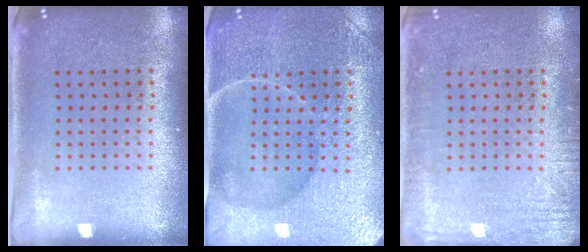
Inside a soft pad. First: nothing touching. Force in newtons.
{"total": 4.6, "press": 4.4, "slide": 1.1}
{"total": 2.5, "press": 2.5, "slide": 0.3}